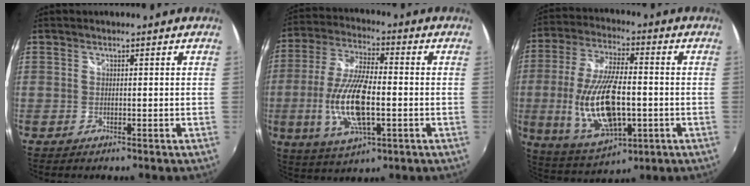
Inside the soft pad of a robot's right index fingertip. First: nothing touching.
{"total": 15.0, "force": [-3.1, 5.2, 13.8], "torque": [-0.286, -0.009, -0.055]}
{"total": 18.6, "force": [-2.9, 8.0, 16.5], "torque": [-0.341, -0.017, -0.037]}